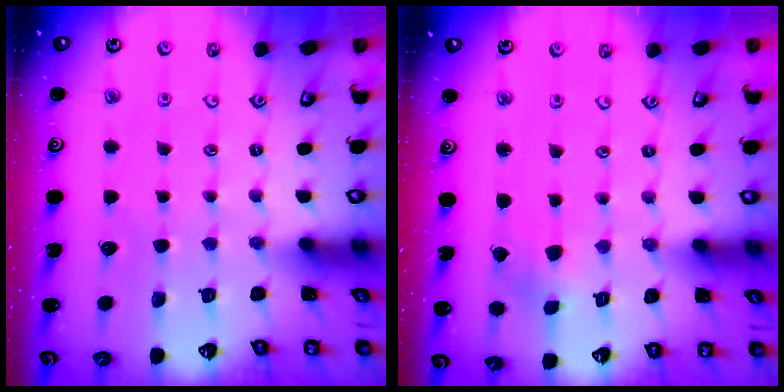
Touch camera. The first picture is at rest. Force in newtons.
{"total": 1.5, "press": 1.5, "slide": 0.2}